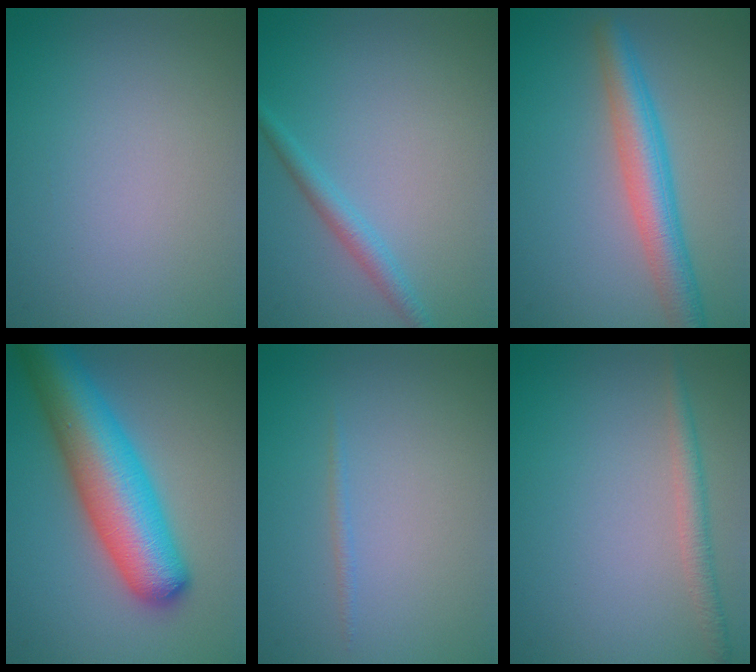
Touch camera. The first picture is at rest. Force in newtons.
{"total": 1.9, "press": 1.9, "slide": 0.1}
{"total": 5.0, "press": 5.0, "slide": 0.1}
{"total": 9.7, "press": 9.7, "slide": 0.3}
{"total": 0.5, "press": 0.5, "slide": 0.1}
{"total": 1.9, "press": 1.9, "slide": 0.0}